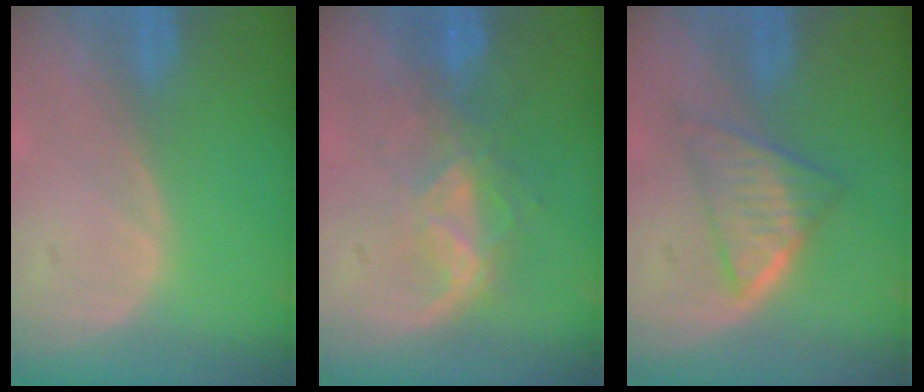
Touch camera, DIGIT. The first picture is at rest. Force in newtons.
{"total": 6.4, "press": 5.9, "slide": 2.6}
{"total": 5.6, "press": 5.5, "slide": 1.4}